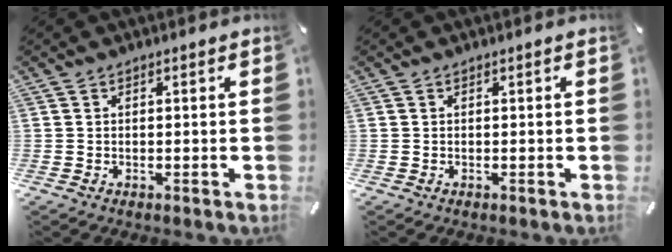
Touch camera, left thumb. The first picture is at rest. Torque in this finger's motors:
{"motor_torque": [0.01, 0.02, -0.02, -0.04, 0.00]}